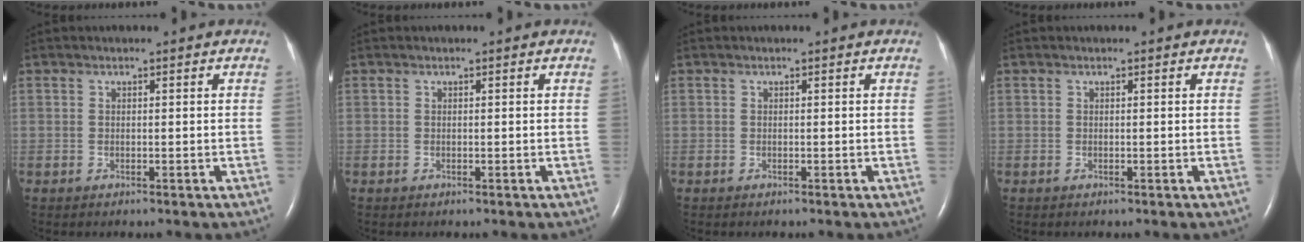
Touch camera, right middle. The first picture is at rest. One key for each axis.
{"total": 0.0}
{"total": 0.0}
{"total": 0.0}